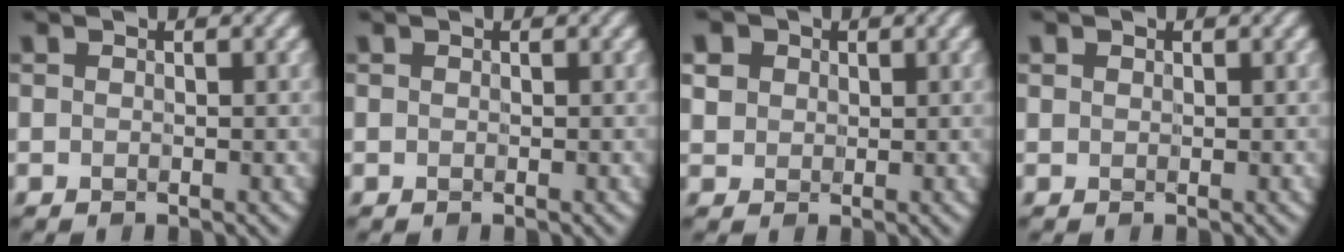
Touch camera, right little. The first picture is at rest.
{"total": 0.0}
{"total": 2.2, "force": [0.7, 1.9, 0.7], "torque": [-0.034, -0.002, 0.025]}
{"total": 0.5, "force": [0.3, 0.4, 0.0], "torque": [-0.006, -0.003, 0.016]}